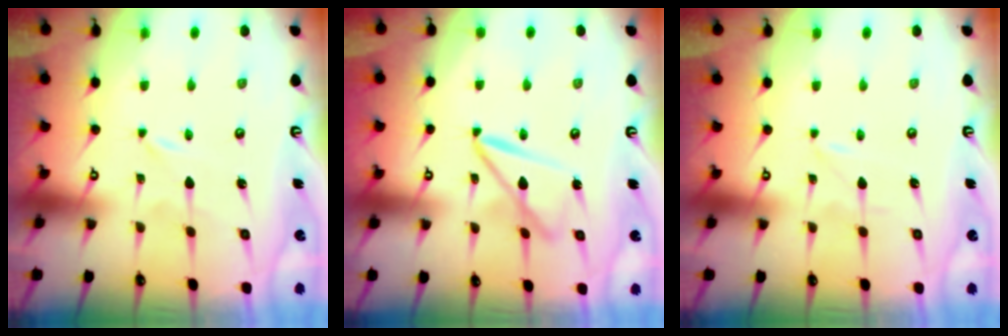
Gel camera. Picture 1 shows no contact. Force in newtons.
{"total": 9.1, "press": 9.1, "slide": 0.8}
{"total": 0.0}